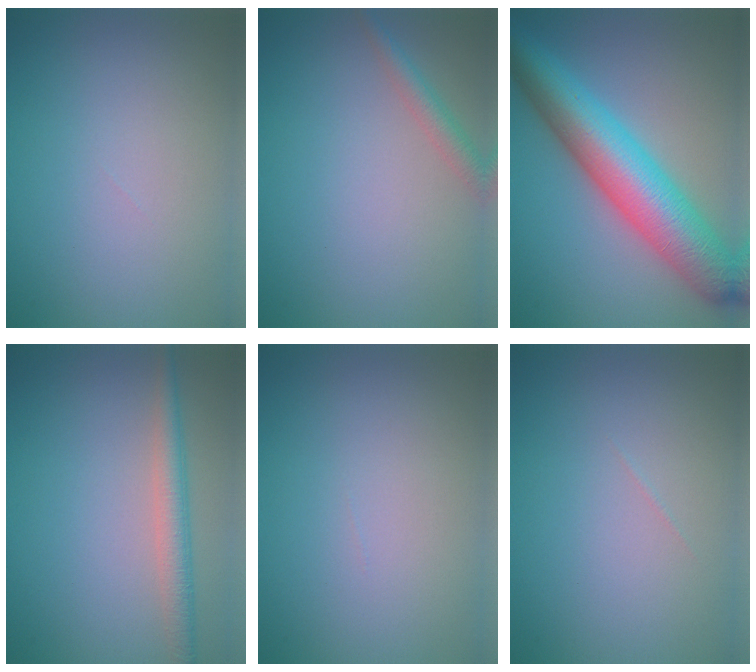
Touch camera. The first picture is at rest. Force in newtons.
{"total": 2.0, "press": 2.0, "slide": 0.1}
{"total": 10.2, "press": 10.2, "slide": 0.2}
{"total": 3.0, "press": 3.0, "slide": 0.1}
{"total": 0.0}
{"total": 0.0}